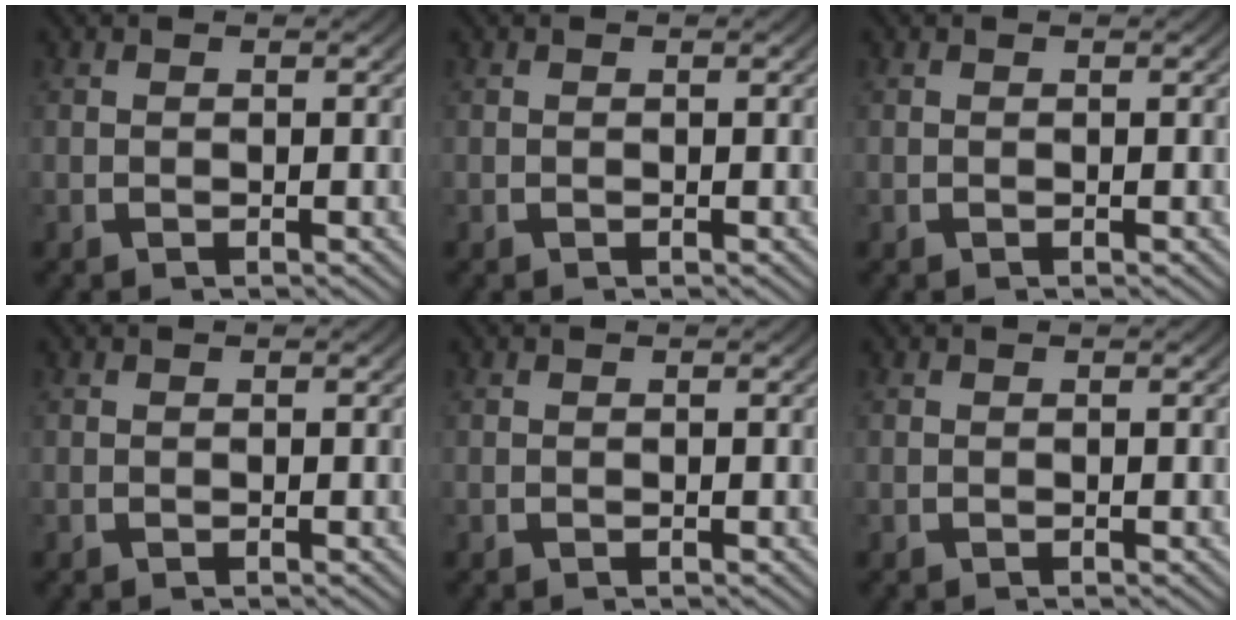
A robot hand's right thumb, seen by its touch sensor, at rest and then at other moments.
{"total": 0.0}
{"total": 0.0}
{"total": 0.0}
{"total": 0.0}
{"total": 0.0}